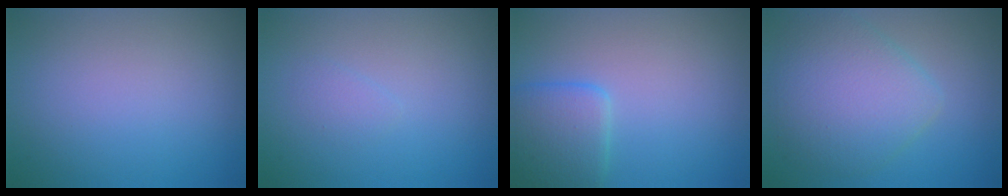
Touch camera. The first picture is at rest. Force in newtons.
{"total": 0.8, "press": 0.8, "slide": 0.0}
{"total": 3.6, "press": 3.6, "slide": 0.2}
{"total": 5.9, "press": 5.9, "slide": 0.1}